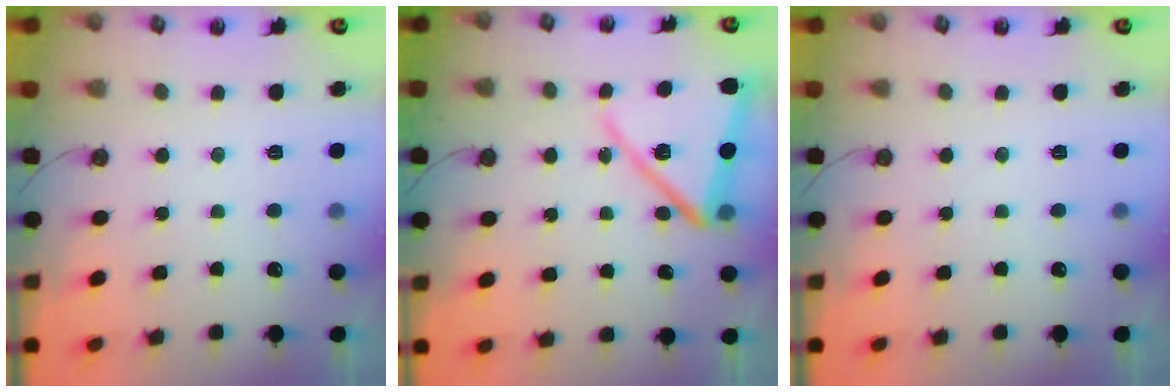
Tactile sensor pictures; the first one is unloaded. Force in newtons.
{"total": 15.1, "press": 15.0, "slide": 1.0}
{"total": 0.0}